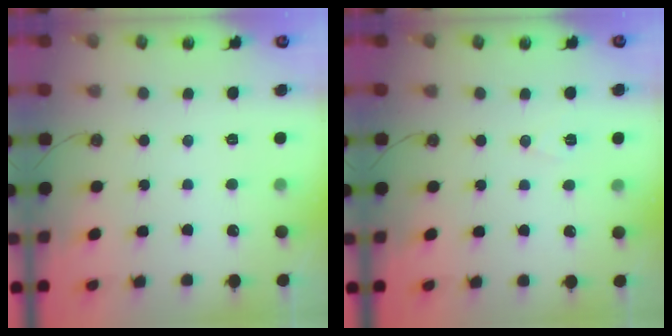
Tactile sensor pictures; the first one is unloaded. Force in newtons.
{"total": 6.2, "press": 4.3, "slide": 4.5}